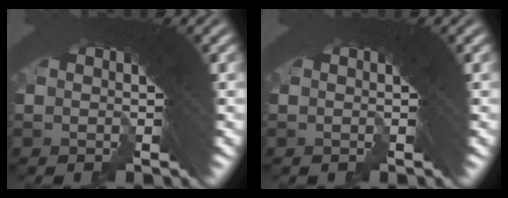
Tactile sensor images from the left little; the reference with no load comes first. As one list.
[{"total": 0.0}]